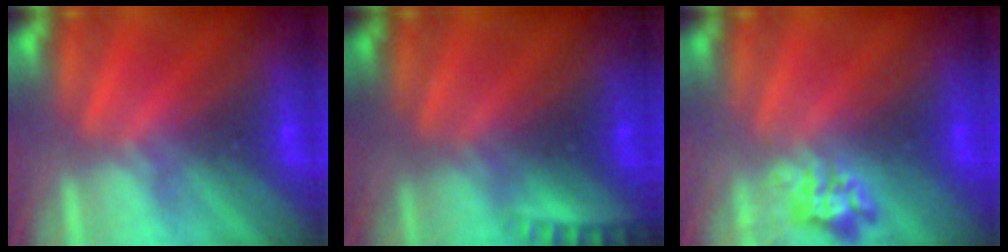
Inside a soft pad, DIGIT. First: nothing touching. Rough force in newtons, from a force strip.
{"total": 2.3}
{"total": 2.3}